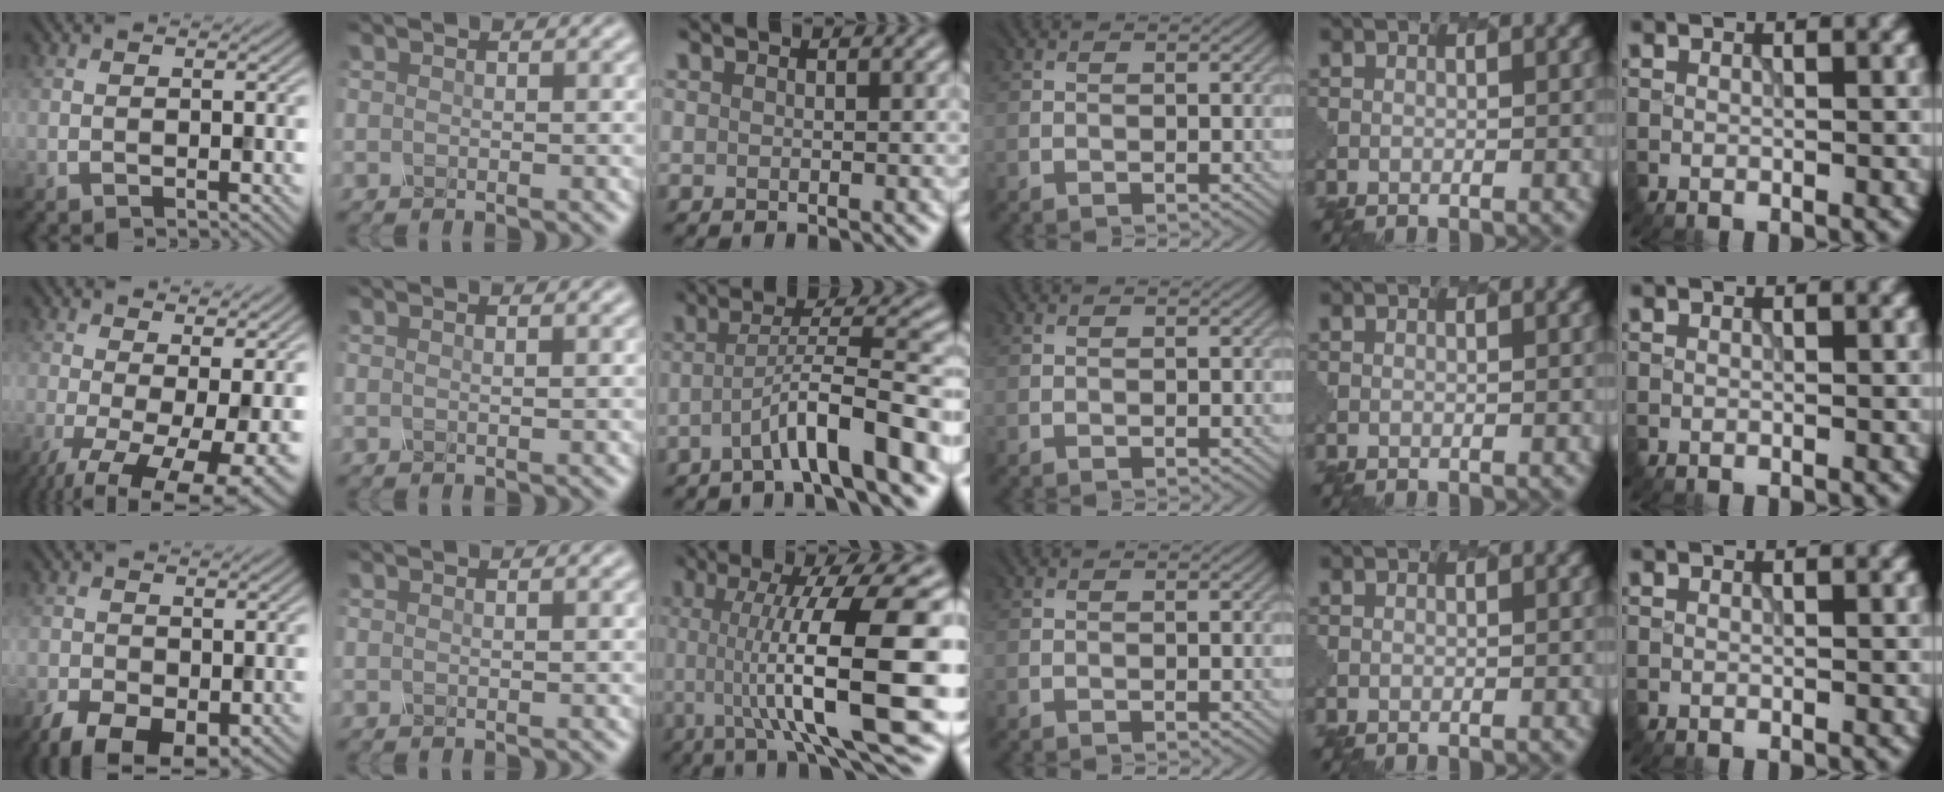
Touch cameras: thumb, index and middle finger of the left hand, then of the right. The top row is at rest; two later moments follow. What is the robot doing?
{"motion": "dispense", "object": "oil cruet"}